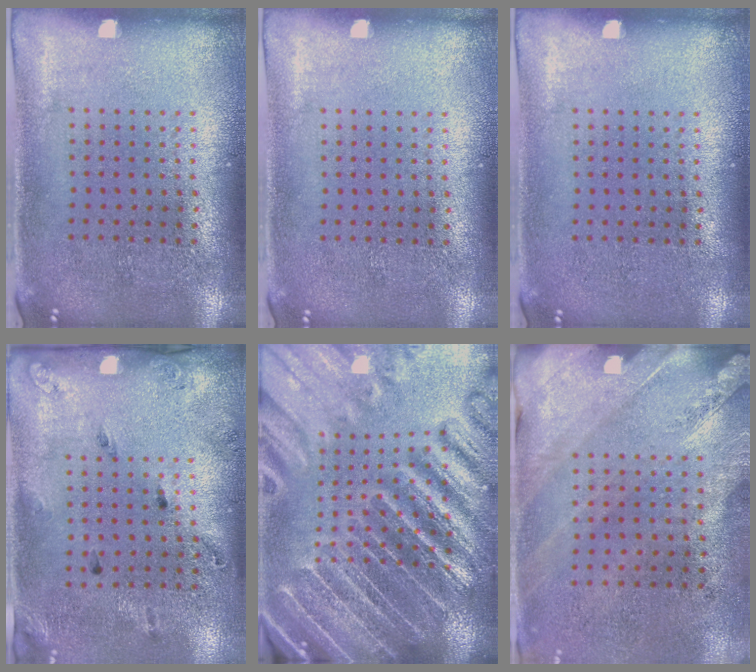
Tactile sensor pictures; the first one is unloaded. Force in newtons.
{"total": 0.0}
{"total": 0.0}
{"total": 1.8, "press": 1.0, "slide": 1.5}
{"total": 5.0, "press": 4.4, "slide": 2.3}
{"total": 2.5, "press": 2.0, "slide": 1.4}